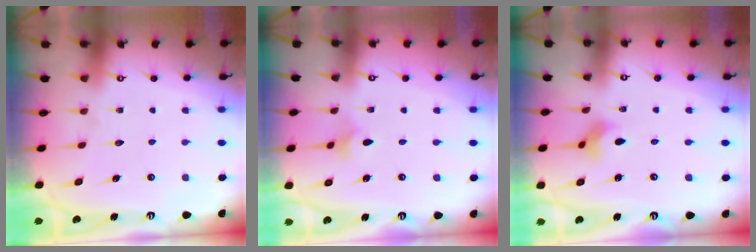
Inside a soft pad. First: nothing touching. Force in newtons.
{"total": 2.8, "press": 2.8, "slide": 0.6}
{"total": 2.9, "press": 2.9, "slide": 0.3}